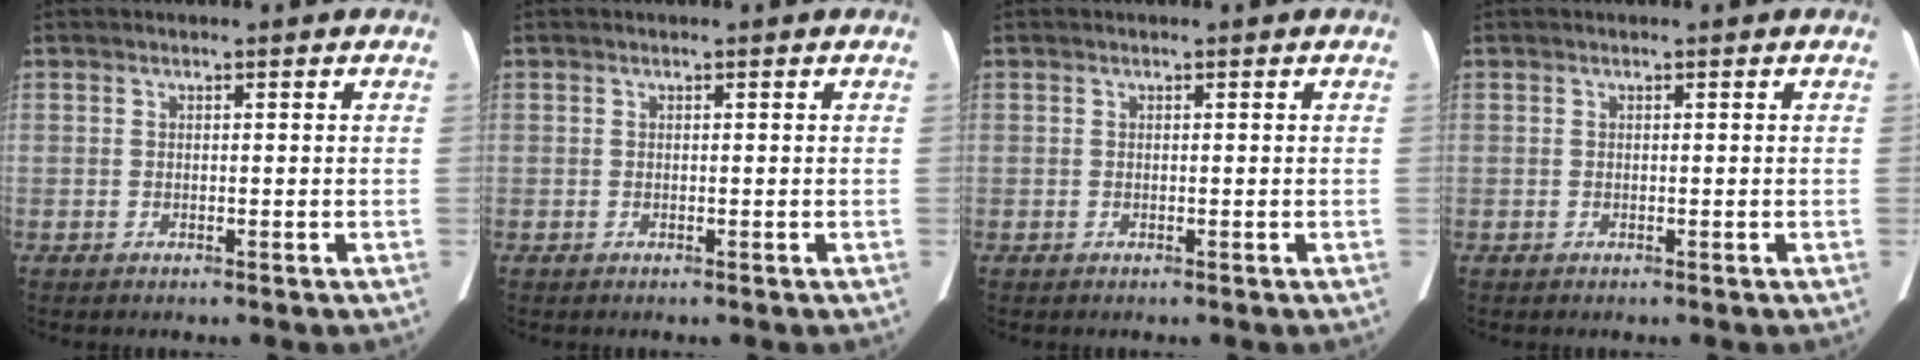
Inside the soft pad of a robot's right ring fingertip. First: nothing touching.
{"total": 0.0}
{"total": 0.0}
{"total": 0.0}